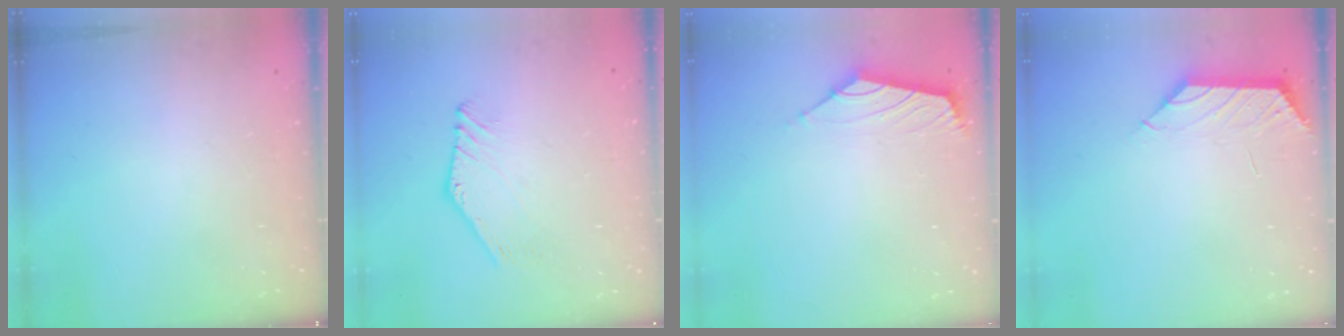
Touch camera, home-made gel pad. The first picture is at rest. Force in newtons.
{"total": 2.2, "press": 2.2, "slide": 0.1}
{"total": 1.7, "press": 1.6, "slide": 0.7}
{"total": 1.0, "press": 0.9, "slide": 0.4}